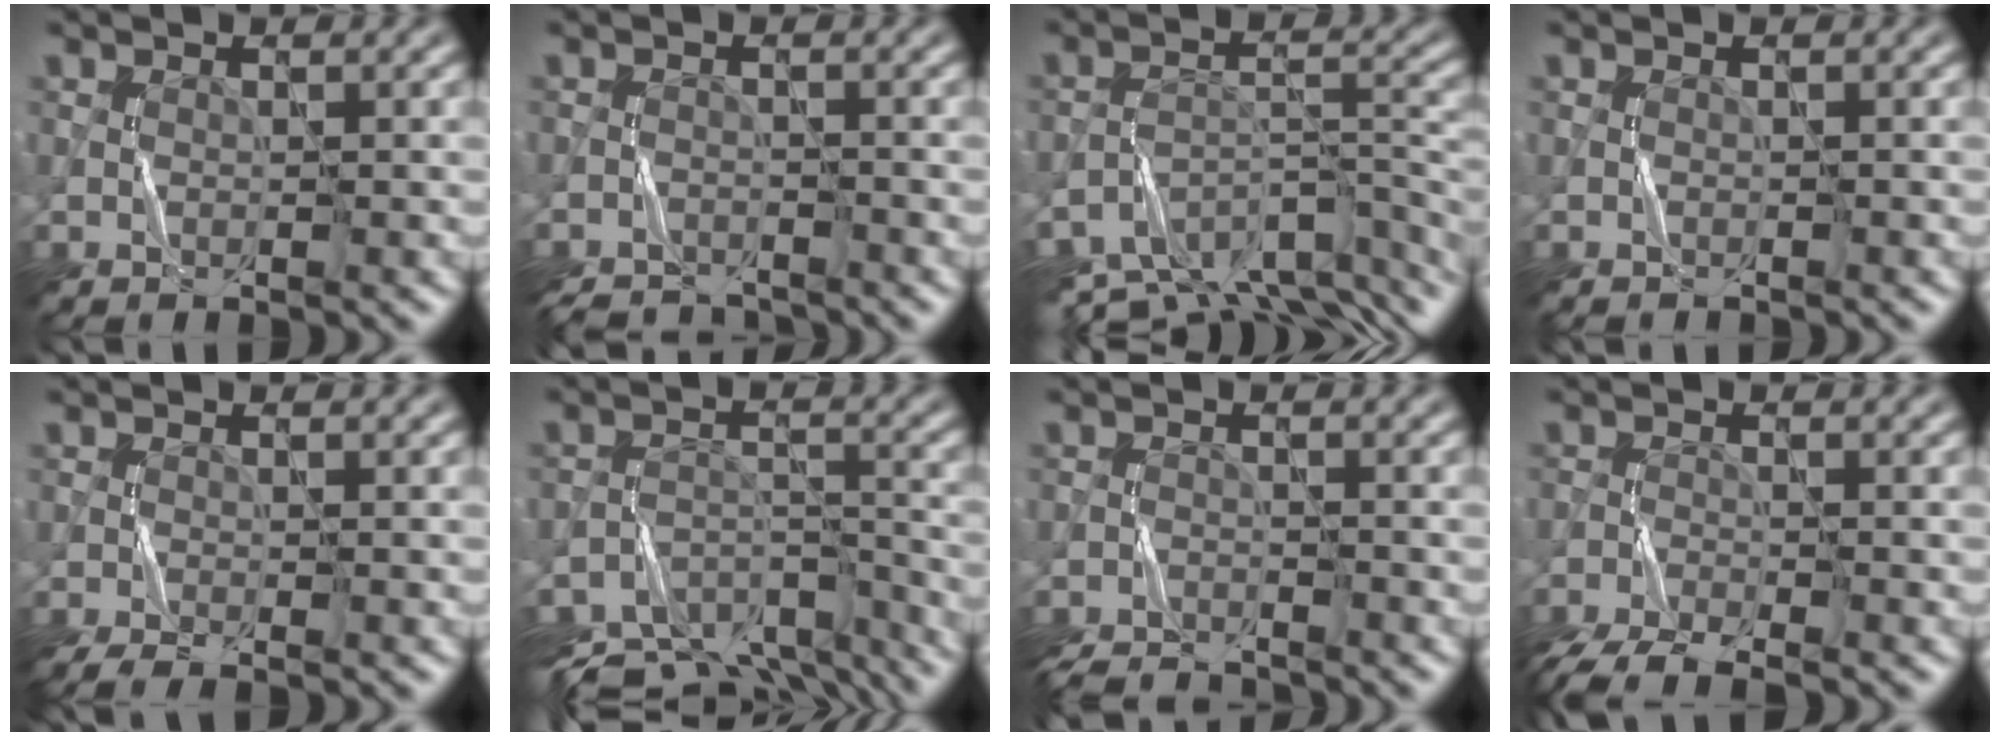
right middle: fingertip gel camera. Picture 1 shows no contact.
{"total": 4.2, "force": [-4.1, 1.0, 0.4], "torque": [-0.003, -0.004, -0.068]}
{"total": 10.6, "force": [-8.1, 3.8, 5.7], "torque": [-0.101, -0.009, -0.118]}
{"total": 0.6, "force": [-0.6, 0.0, -0.1], "torque": [0.001, -0.002, -0.010]}
{"total": 2.6, "force": [-1.9, 0.4, 1.7], "torque": [-0.036, -0.006, -0.040]}
{"total": 11.5, "force": [-10.2, 4.0, 3.4], "torque": [-0.054, -0.011, -0.137]}
{"total": 4.6, "force": [-4.5, 0.7, 0.8], "torque": [-0.021, -0.016, -0.078]}
{"total": 5.3, "force": [-4.4, 1.0, 2.6], "torque": [-0.049, -0.025, -0.088]}